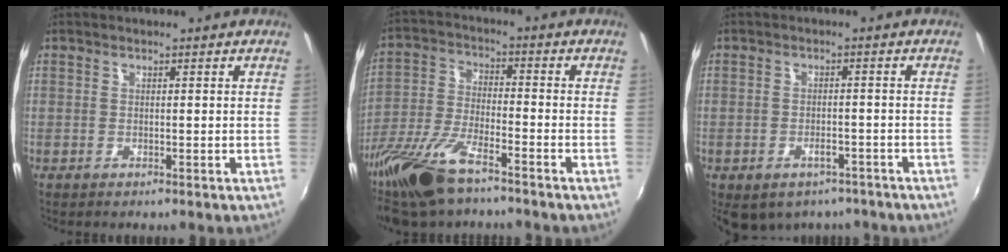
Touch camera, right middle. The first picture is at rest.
{"total": 15.8, "force": [-11.4, 4.5, 9.9], "torque": [-0.219, -0.033, -0.223]}
{"total": 8.8, "force": [-5.9, 5.3, 3.9], "torque": [-0.082, -0.006, -0.067]}